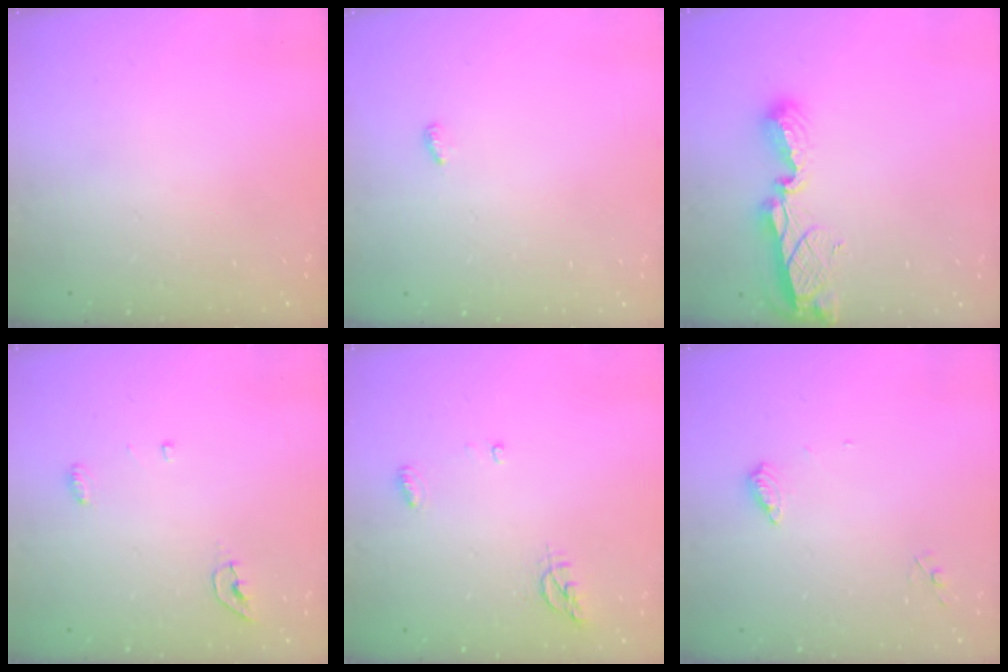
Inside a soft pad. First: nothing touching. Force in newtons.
{"total": 3.6, "press": 3.6, "slide": 0.4}
{"total": 8.5, "press": 8.4, "slide": 1.2}
{"total": 4.5, "press": 4.2, "slide": 1.5}
{"total": 4.9, "press": 4.9, "slide": 0.6}
{"total": 6.3, "press": 6.2, "slide": 0.6}